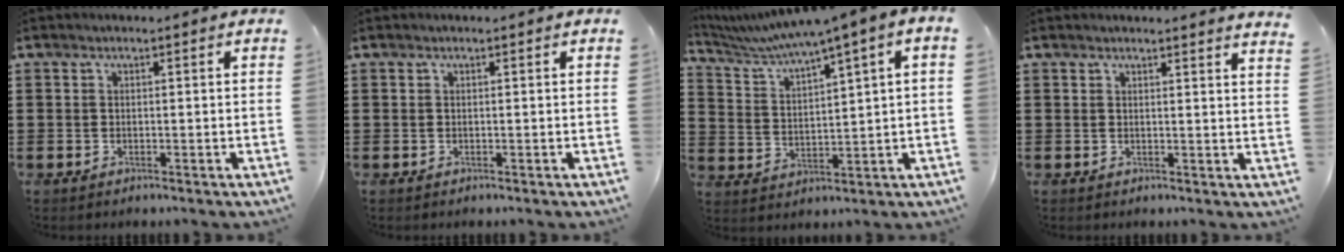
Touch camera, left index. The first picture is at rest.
{"total": 0.0}
{"total": 4.9, "force": [3.7, -0.4, 3.2], "torque": [-0.080, -0.029, 0.057]}
{"total": 1.9, "force": [1.6, -0.6, 0.6], "torque": [-0.015, -0.006, 0.032]}